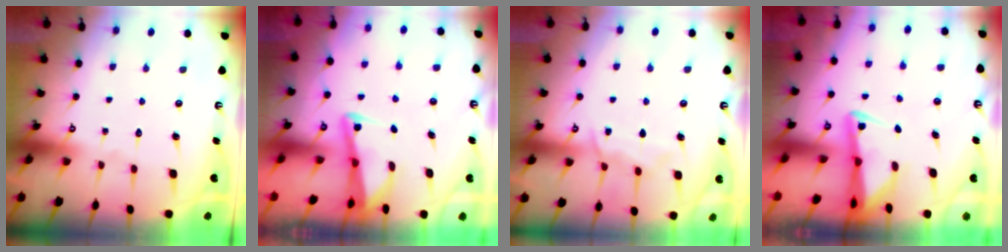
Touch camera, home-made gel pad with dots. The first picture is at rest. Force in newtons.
{"total": 2.9, "press": 2.8, "slide": 0.4}
{"total": 6.6, "press": 6.5, "slide": 0.6}
{"total": 2.5, "press": 2.5, "slide": 0.2}